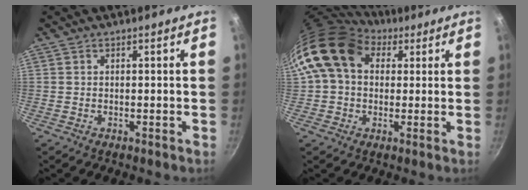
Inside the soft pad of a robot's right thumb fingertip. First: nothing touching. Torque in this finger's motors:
{"motor_torque": [1.09, 3.92, 0.98, -0.70, 0.24]}